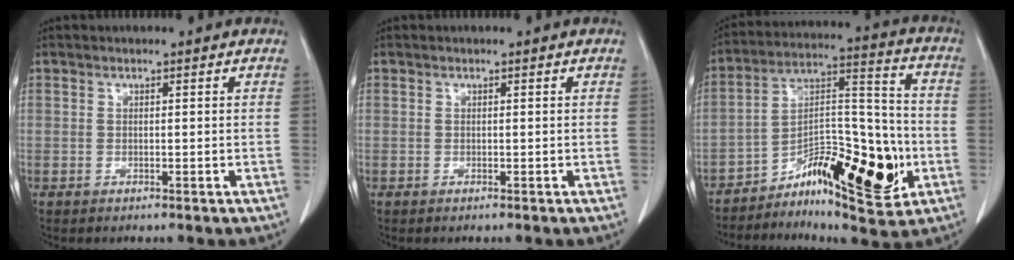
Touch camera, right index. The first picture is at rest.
{"total": 0.0}
{"total": 16.6, "force": [-7.4, 5.4, 13.9], "torque": [-0.221, 0.024, -0.113]}